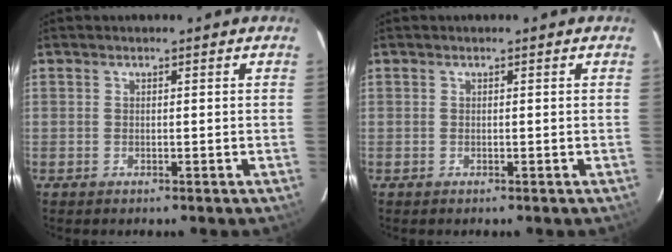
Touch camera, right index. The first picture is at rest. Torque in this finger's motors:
{"motor_torque": [-0.02, -0.01, 0.03, 0.01]}